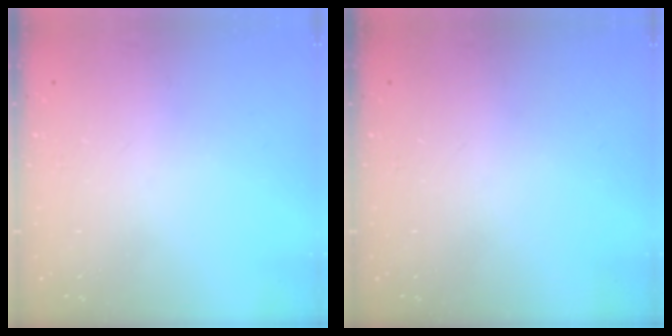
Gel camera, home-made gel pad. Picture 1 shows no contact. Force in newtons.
{"total": 0.0}